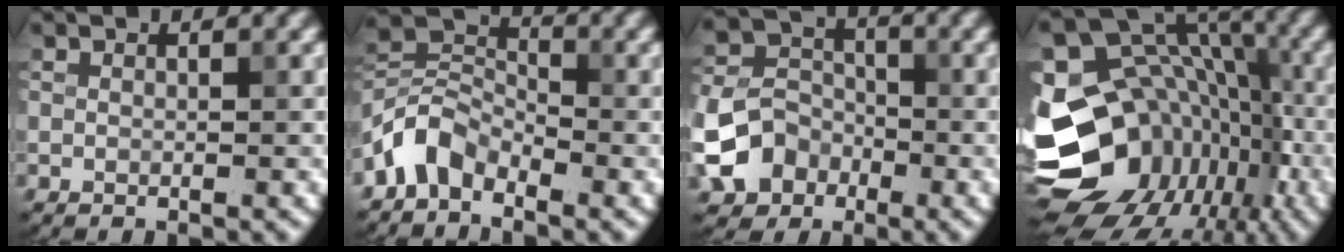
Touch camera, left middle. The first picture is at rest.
{"total": 4.2, "force": [-2.9, 2.4, 1.9], "torque": [-0.037, 0.011, -0.070]}
{"total": 6.4, "force": [-2.6, 5.1, 2.9], "torque": [-0.061, 0.000, -0.061]}
{"total": 20.1, "force": [-7.0, 16.1, 9.8], "torque": [-0.177, -0.025, -0.103]}